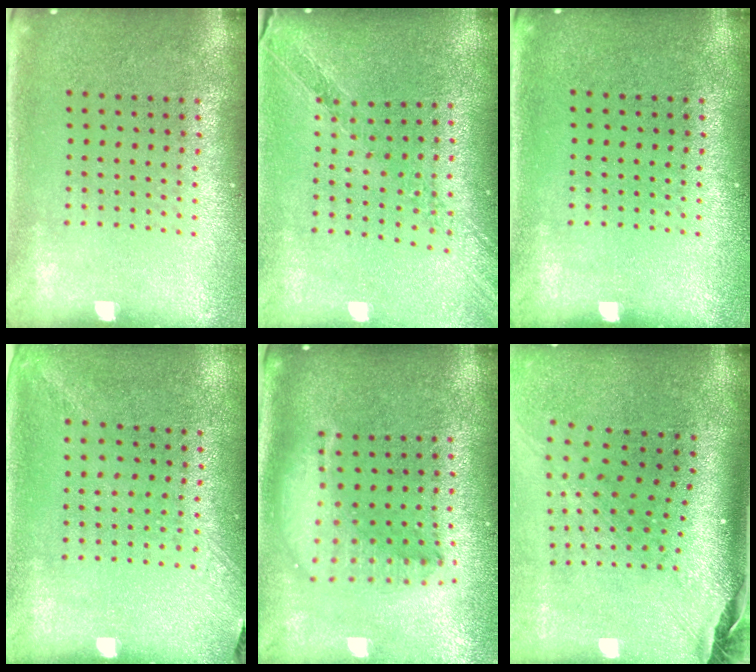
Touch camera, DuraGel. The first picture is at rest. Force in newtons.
{"total": 1.1, "press": 1.1, "slide": 0.2}
{"total": 0.0}
{"total": 1.3, "press": 1.0, "slide": 0.9}
{"total": 2.2, "press": 1.7, "slide": 1.4}
{"total": 2.7, "press": 1.9, "slide": 1.9}